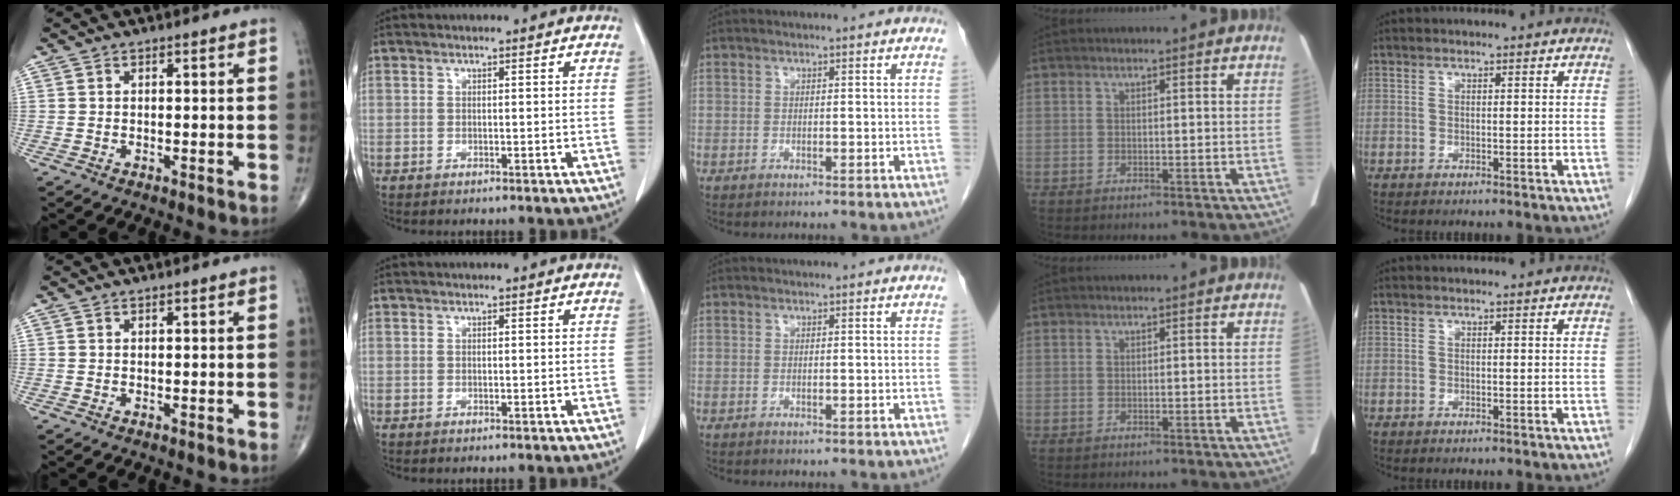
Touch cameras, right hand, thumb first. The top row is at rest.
{}